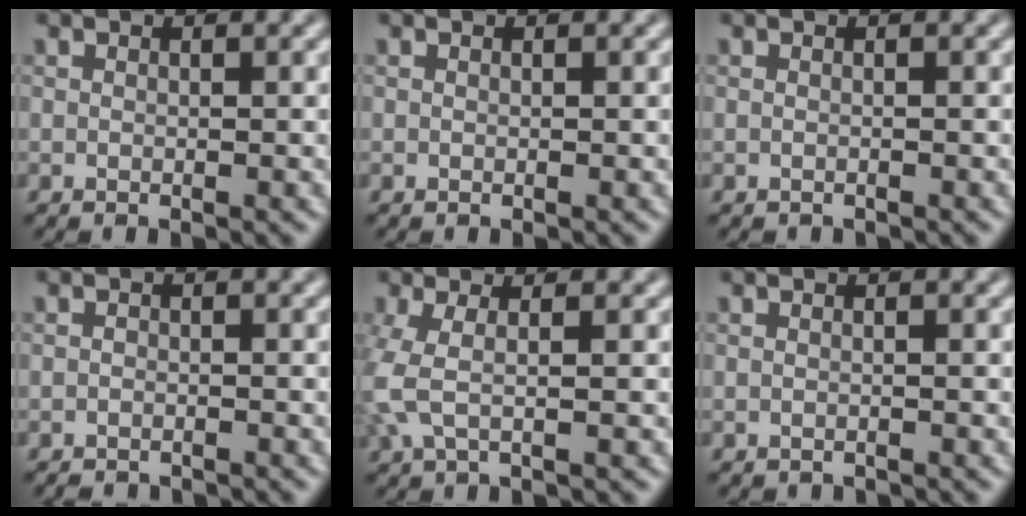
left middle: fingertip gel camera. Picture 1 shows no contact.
{"total": 0.0}
{"total": 0.5, "force": [-0.5, 0.1, 0.1], "torque": [0.001, -0.001, -0.009]}
{"total": 1.6, "force": [-1.6, 0.4, 0.2], "torque": [0.004, -0.002, -0.027]}
{"total": 2.7, "force": [0.0, 0.8, 2.6], "torque": [-0.070, -0.001, -0.005]}
{"total": 0.9, "force": [-0.9, 0.1, 0.1], "torque": [0.000, -0.005, -0.018]}